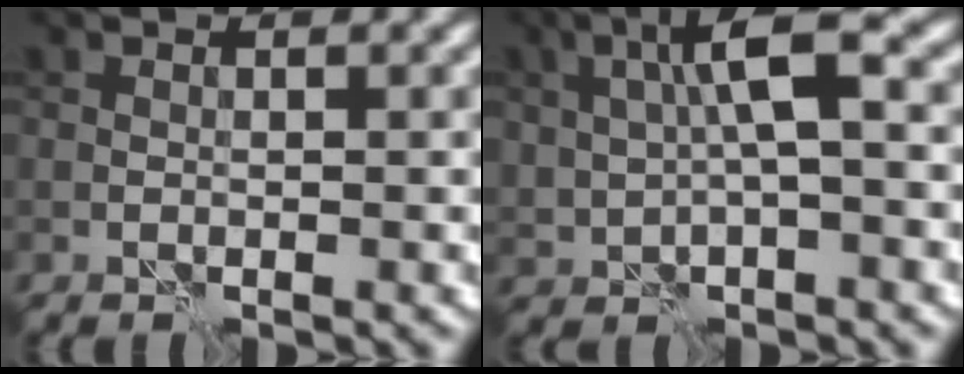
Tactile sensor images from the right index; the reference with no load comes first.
{"total": 6.7, "force": [1.4, 2.6, 6.0], "torque": [-0.116, 0.015, 0.020]}